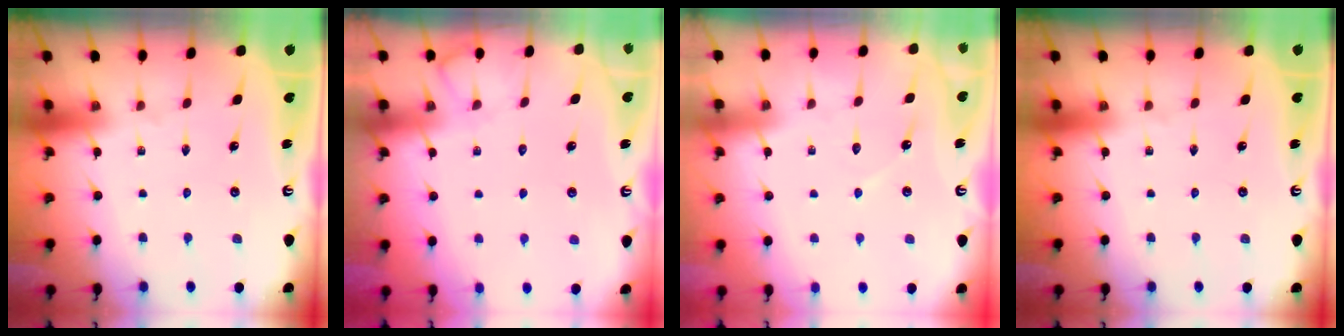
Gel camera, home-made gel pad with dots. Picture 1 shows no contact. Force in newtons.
{"total": 5.3, "press": 5.2, "slide": 0.6}
{"total": 4.5, "press": 4.4, "slide": 0.4}
{"total": 0.0}